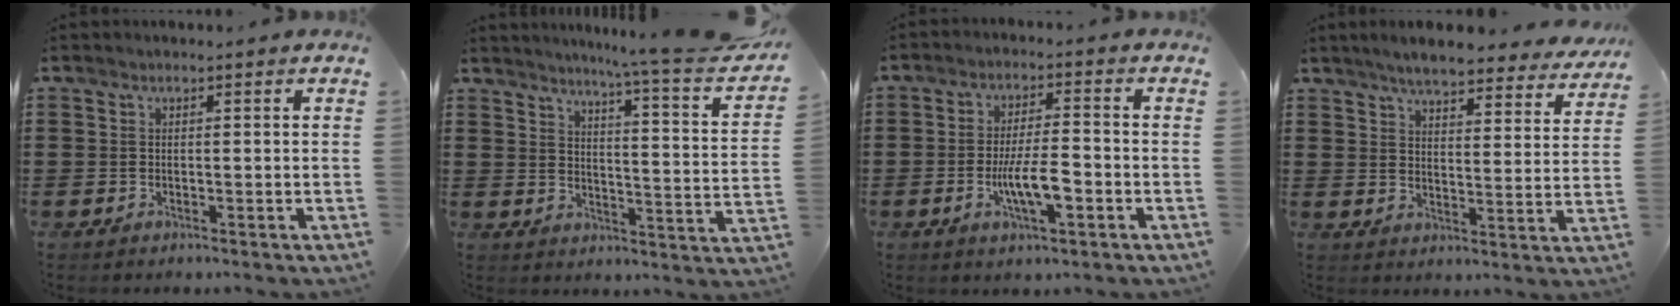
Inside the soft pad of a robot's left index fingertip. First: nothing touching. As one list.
[{"total": 6.1, "force": [5.2, -1.3, 3.0], "torque": [-0.066, -0.052, 0.076]}, {"total": 7.4, "force": [-2.3, 1.9, 6.8], "torque": [-0.139, -0.007, -0.045]}, {"total": 5.5, "force": [5.2, 0.3, 1.9], "torque": [-0.058, -0.023, 0.090]}]